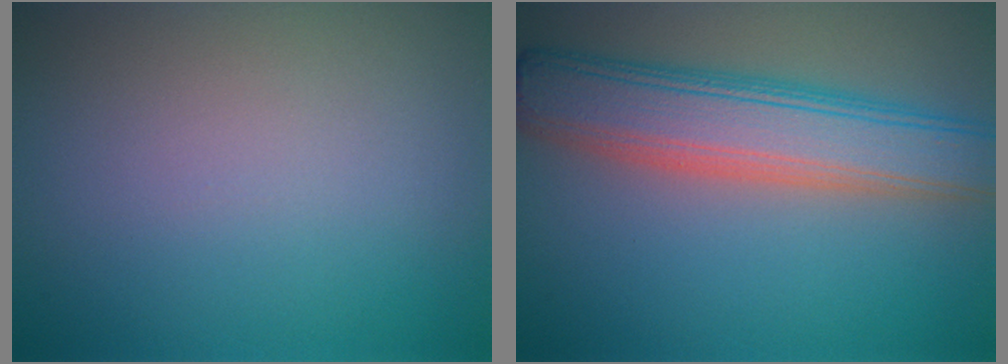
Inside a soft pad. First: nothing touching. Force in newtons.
{"total": 7.7, "press": 7.7, "slide": 0.4}